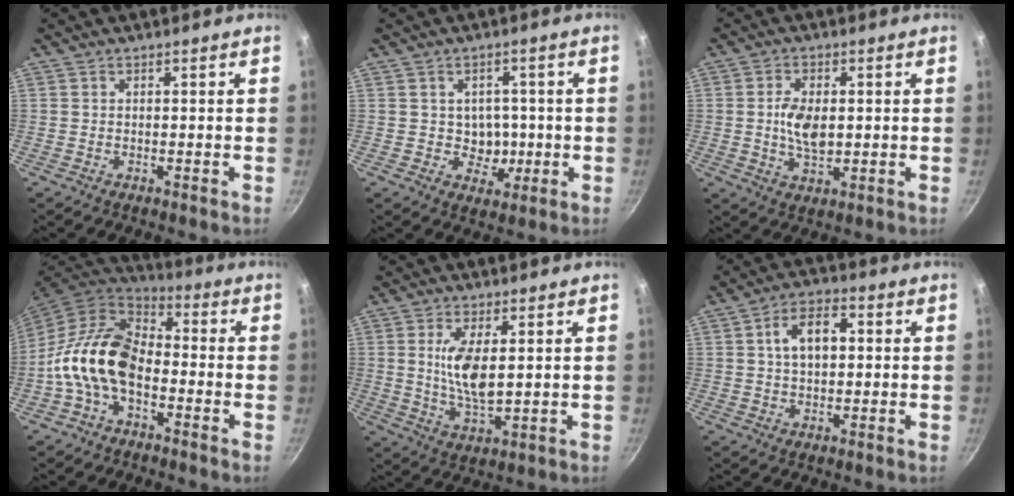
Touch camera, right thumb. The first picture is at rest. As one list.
[{"total": 5.5, "force": [-0.2, 4.9, 2.4], "torque": [-0.001, 0.002, 0.000]}, {"total": 6.9, "force": [0.3, 3.9, 5.7], "torque": [-0.097, -0.005, 0.007]}, {"total": 14.4, "force": [-3.5, 9.3, 10.5], "torque": [-0.169, 0.042, -0.086]}, {"total": 8.7, "force": [1.5, 3.5, 7.8], "torque": [-0.146, -0.016, 0.036]}, {"total": 8.1, "force": [1.3, 4.8, 6.3], "torque": [-0.087, 0.017, 0.016]}]